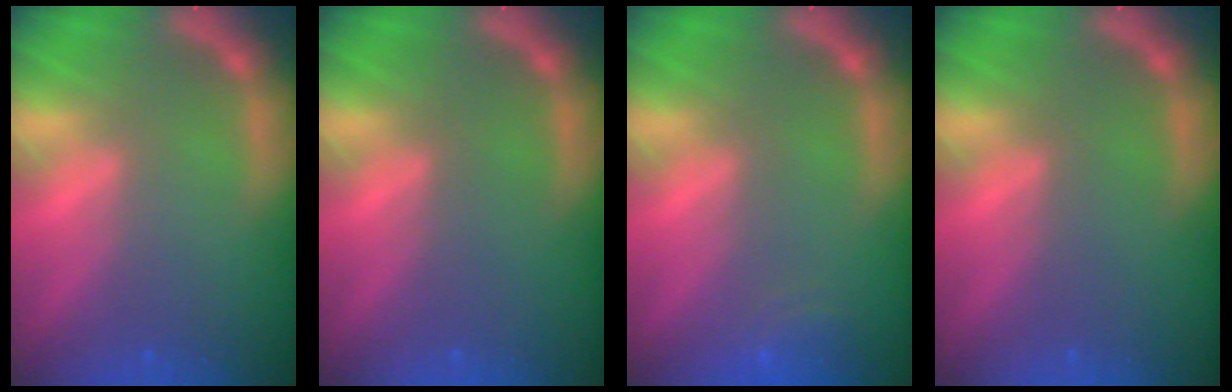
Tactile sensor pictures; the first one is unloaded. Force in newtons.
{"total": 0.0}
{"total": 2.5}
{"total": 0.0}